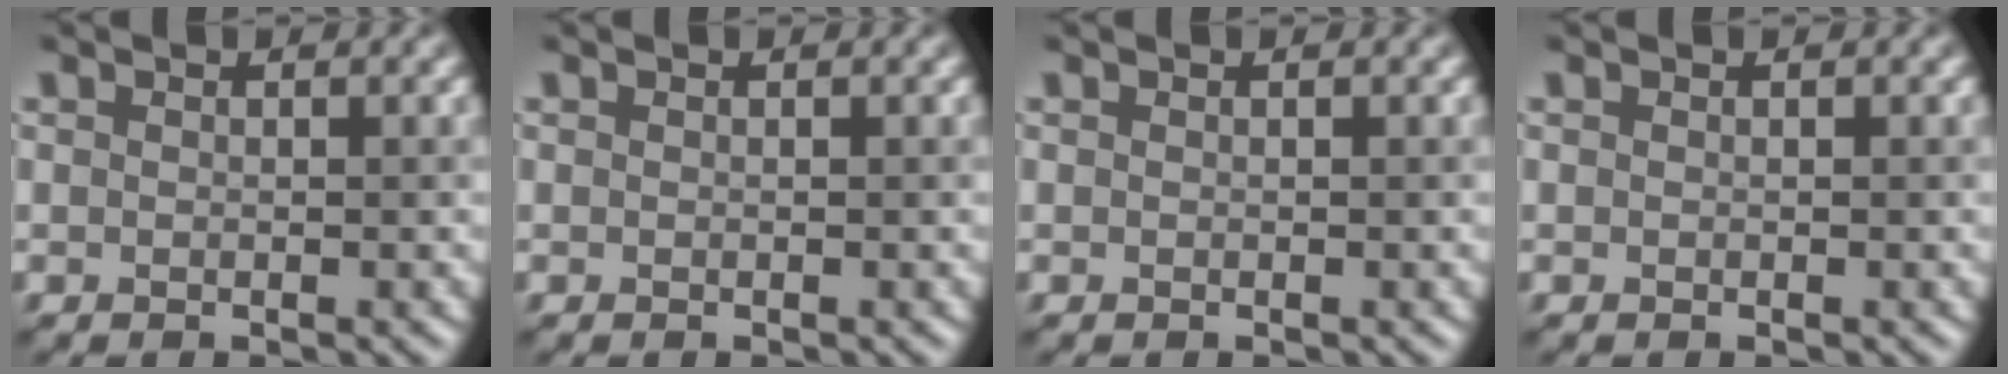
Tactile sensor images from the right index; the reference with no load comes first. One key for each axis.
{"total": 0.0}
{"total": 0.0}
{"total": 0.0}